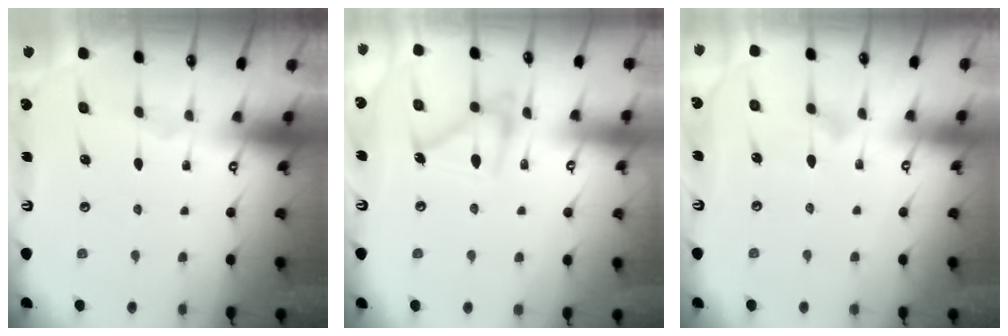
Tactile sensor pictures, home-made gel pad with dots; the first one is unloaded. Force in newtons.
{"total": 14.1, "press": 14.1, "slide": 0.9}
{"total": 8.0, "press": 7.9, "slide": 0.4}